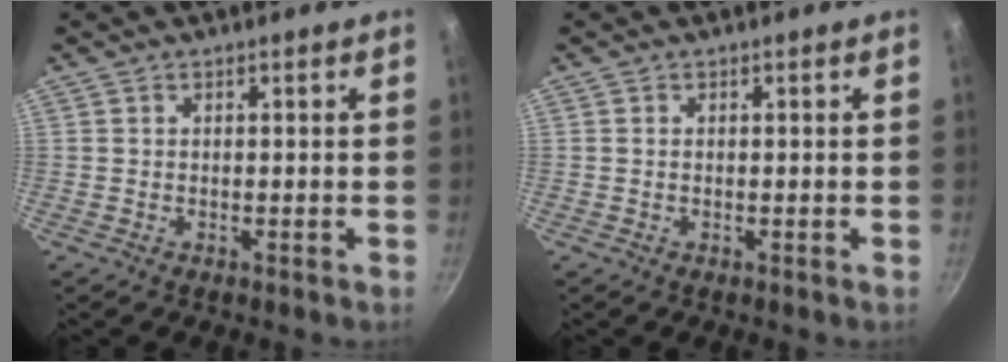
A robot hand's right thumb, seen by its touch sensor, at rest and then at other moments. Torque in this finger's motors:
{"motor_torque": [-0.12, 0.19, -0.15, 0.02, -0.02]}